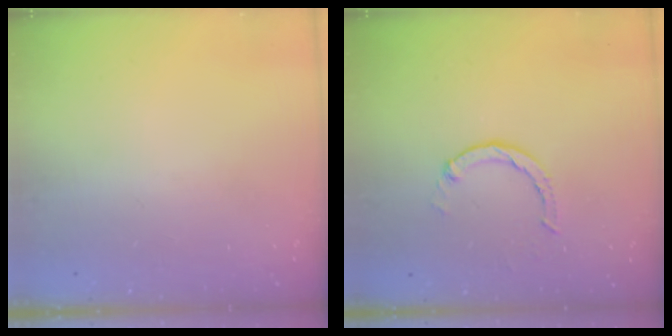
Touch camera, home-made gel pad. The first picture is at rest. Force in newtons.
{"total": 1.8, "press": 1.8, "slide": 0.2}